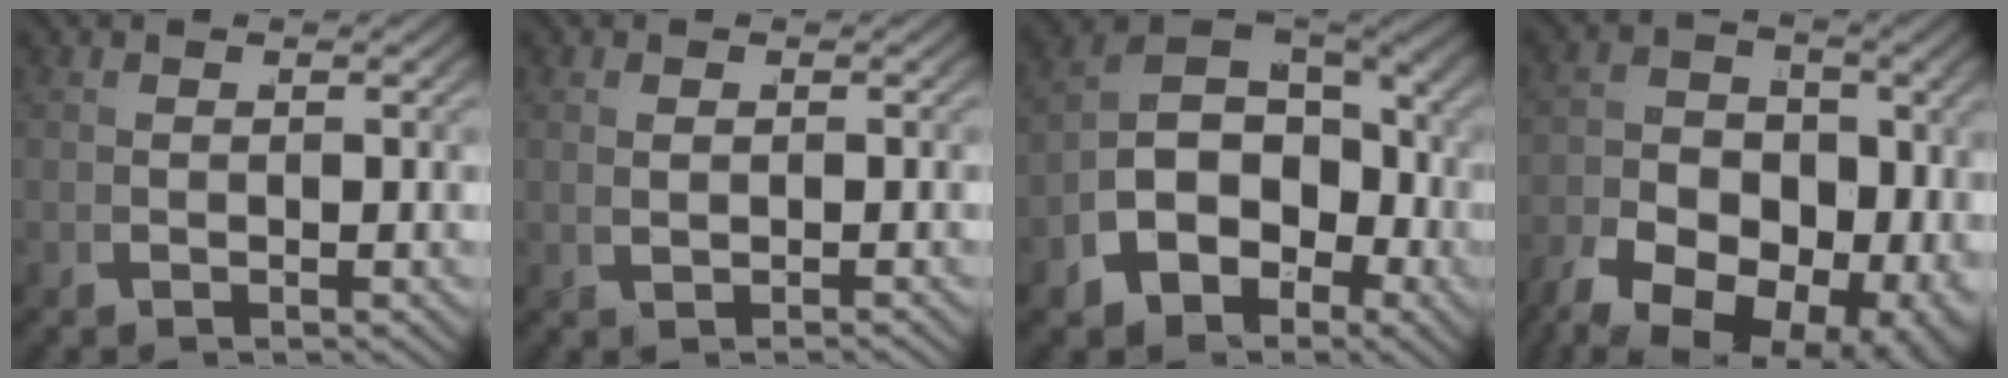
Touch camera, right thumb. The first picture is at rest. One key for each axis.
{"total": 0.5, "fx": 0.2, "fy": 0.1, "fz": 0.4, "tx": -0.016, "ty": 0.000, "tz": 0.010}
{"total": 10.3, "fx": -1.1, "fy": 7.9, "fz": 6.4, "tx": -0.137, "ty": -0.023, "tz": -0.013}
{"total": 13.4, "fx": -4.1, "fy": 9.7, "fz": 8.3, "tx": -0.149, "ty": -0.068, "tz": -0.039}